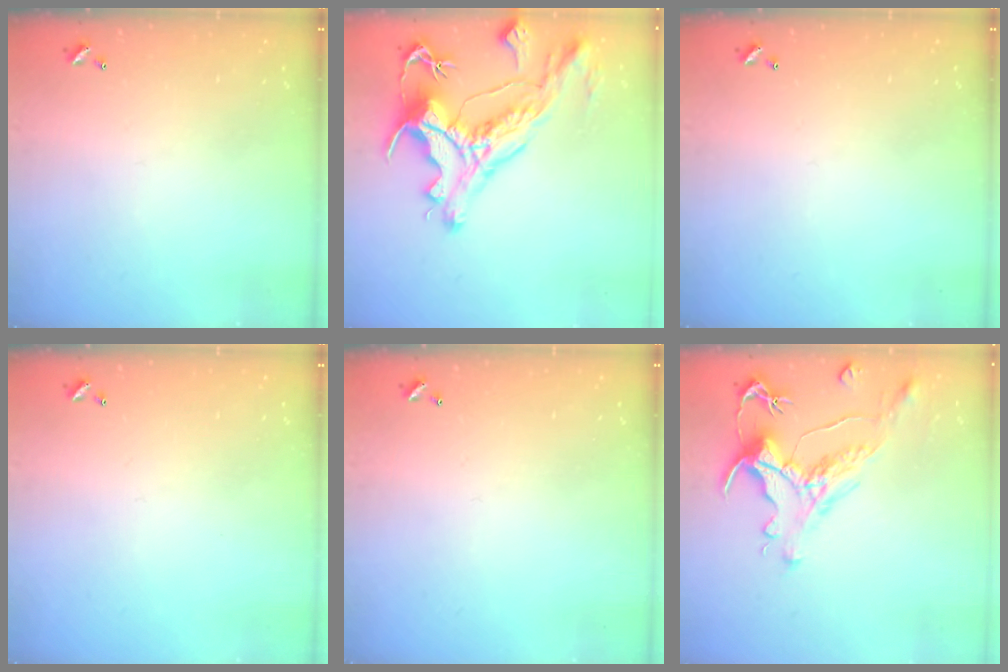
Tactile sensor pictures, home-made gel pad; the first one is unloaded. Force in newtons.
{"total": 7.1, "press": 6.9, "slide": 1.8}
{"total": 0.0}
{"total": 0.0}
{"total": 0.0}
{"total": 1.3, "press": 0.1, "slide": 1.3}